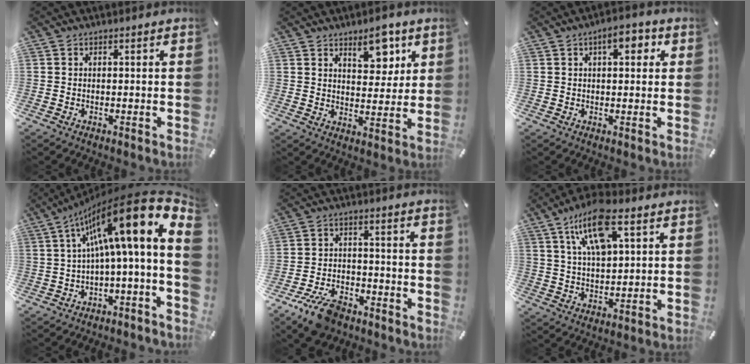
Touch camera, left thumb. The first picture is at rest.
{"total": 9.0, "force": [5.4, 5.1, 5.2], "torque": [-0.046, -0.029, 0.085]}
{"total": 5.7, "force": [1.9, 2.5, 4.7], "torque": [-0.064, -0.002, 0.024]}
{"total": 20.5, "force": [7.4, 4.1, 18.7], "torque": [-0.297, -0.071, 0.114]}
{"total": 9.6, "force": [-6.7, 4.6, 5.1], "torque": [-0.096, 0.036, -0.124]}
{"total": 13.0, "force": [6.6, 5.8, 9.7], "torque": [-0.185, -0.011, 0.111]}